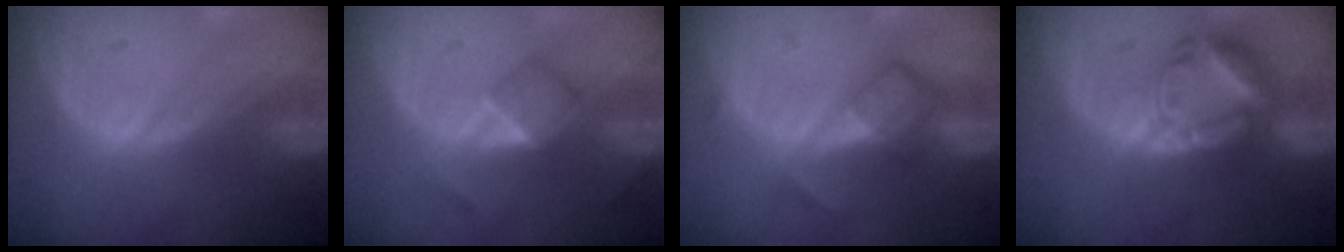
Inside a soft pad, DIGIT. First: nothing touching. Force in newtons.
{"total": 5.2, "press": 4.5, "slide": 2.6}
{"total": 5.9, "press": 5.1, "slide": 3.1}
{"total": 8.2, "press": 7.1, "slide": 4.0}